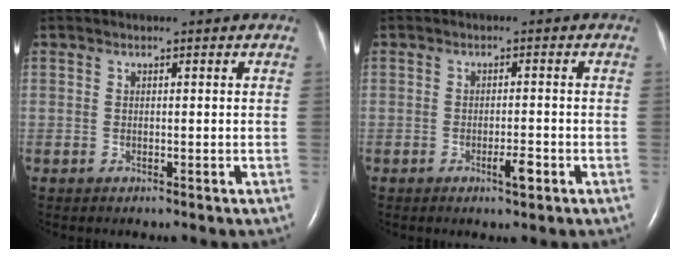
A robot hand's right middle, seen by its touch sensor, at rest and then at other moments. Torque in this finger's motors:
{"motor_torque": [0.34, -0.26, 0.19, 0.03]}